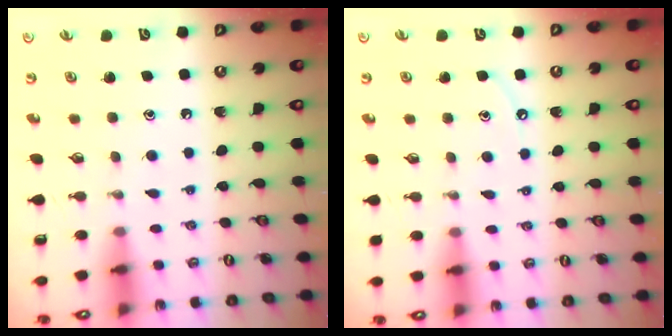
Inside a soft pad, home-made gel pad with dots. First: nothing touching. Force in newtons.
{"total": 3.1, "press": 3.1, "slide": 0.5}